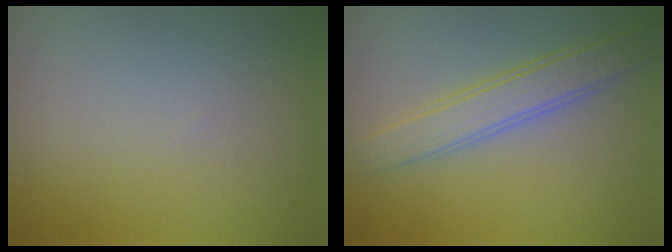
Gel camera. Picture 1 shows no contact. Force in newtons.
{"total": 3.3, "press": 3.3, "slide": 0.2}